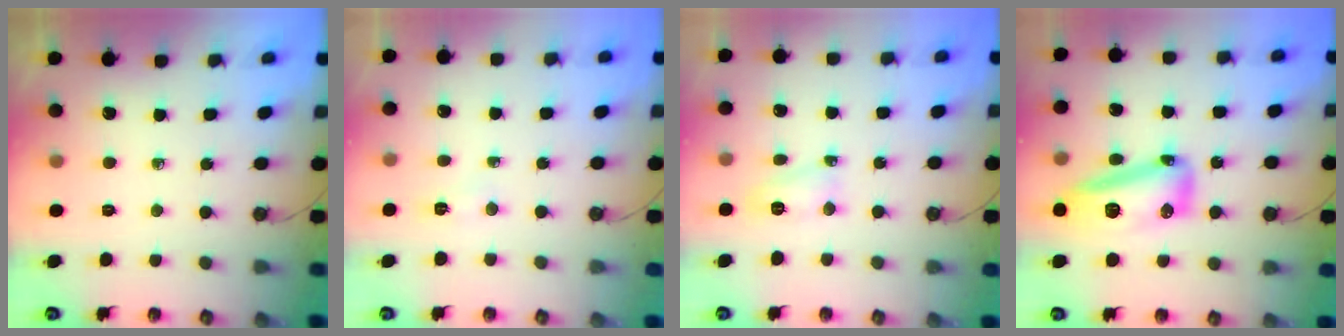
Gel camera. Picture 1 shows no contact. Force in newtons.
{"total": 2.9, "press": 2.9, "slide": 0.3}
{"total": 6.7, "press": 6.7, "slide": 0.4}
{"total": 28.1, "press": 19.4, "slide": 20.2}